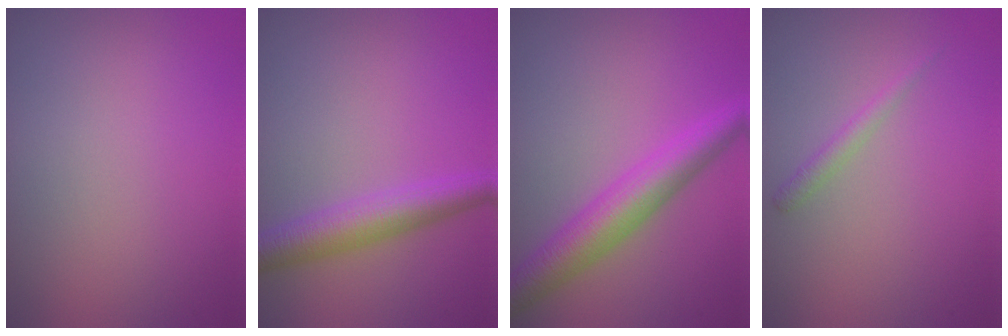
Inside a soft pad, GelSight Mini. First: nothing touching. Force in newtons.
{"total": 4.3, "press": 4.3, "slide": 0.0}
{"total": 5.6, "press": 5.6, "slide": 0.1}
{"total": 1.2, "press": 1.2, "slide": 0.1}